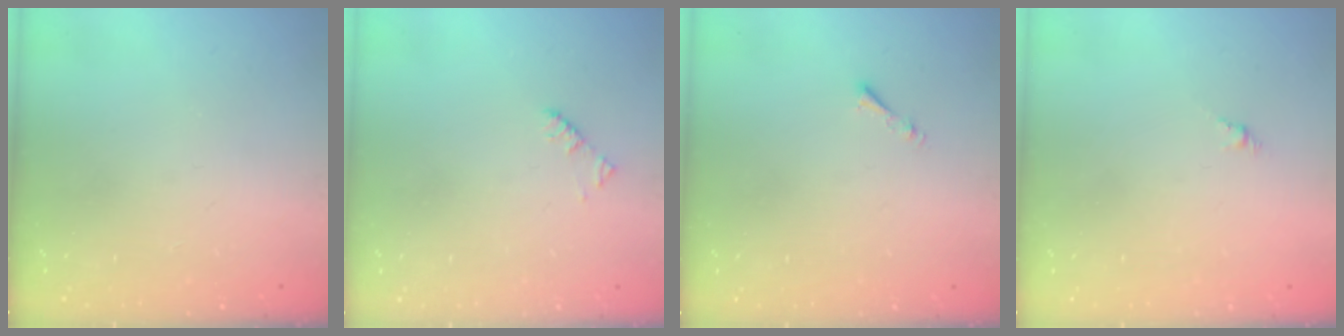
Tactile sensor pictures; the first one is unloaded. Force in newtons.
{"total": 1.9, "press": 1.9, "slide": 0.3}
{"total": 0.8, "press": 0.7, "slide": 0.3}
{"total": 1.6, "press": 1.5, "slide": 0.5}